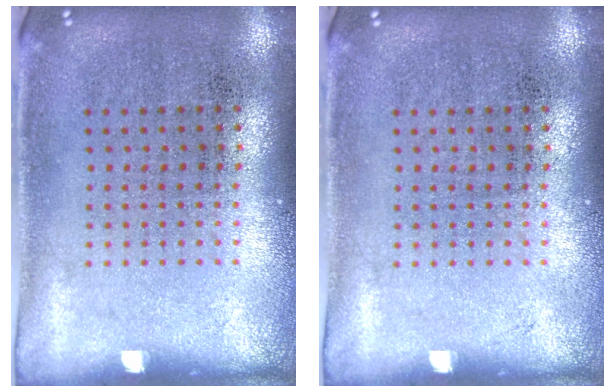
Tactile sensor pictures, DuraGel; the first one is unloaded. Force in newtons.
{"total": 0.0}